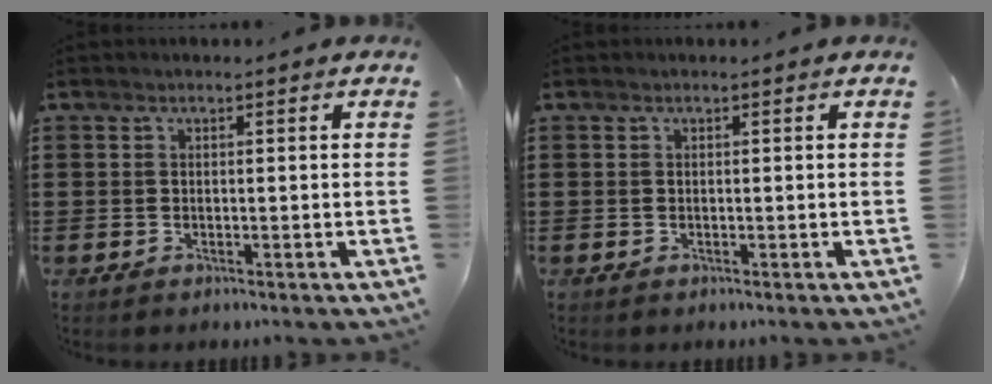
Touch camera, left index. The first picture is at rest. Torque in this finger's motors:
{"motor_torque": [0.00, 0.00, -0.01, -0.01]}